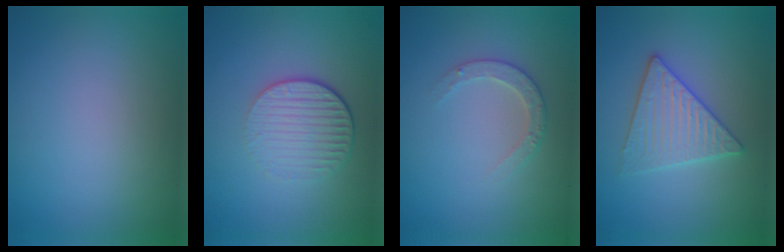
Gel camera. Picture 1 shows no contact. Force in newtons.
{"total": 4.4, "press": 2.8, "slide": 3.4}
{"total": 2.1, "press": 2.1, "slide": 0.3}
{"total": 3.7, "press": 3.7, "slide": 0.4}